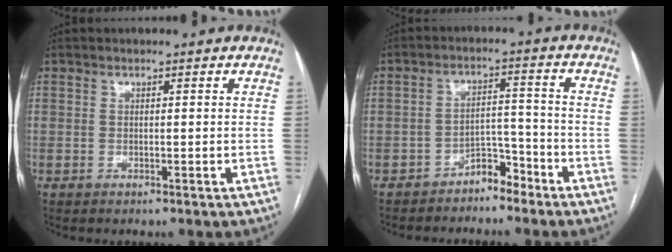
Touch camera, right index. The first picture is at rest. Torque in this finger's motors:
{"motor_torque": [-0.20, -0.05, -0.92, -0.21]}